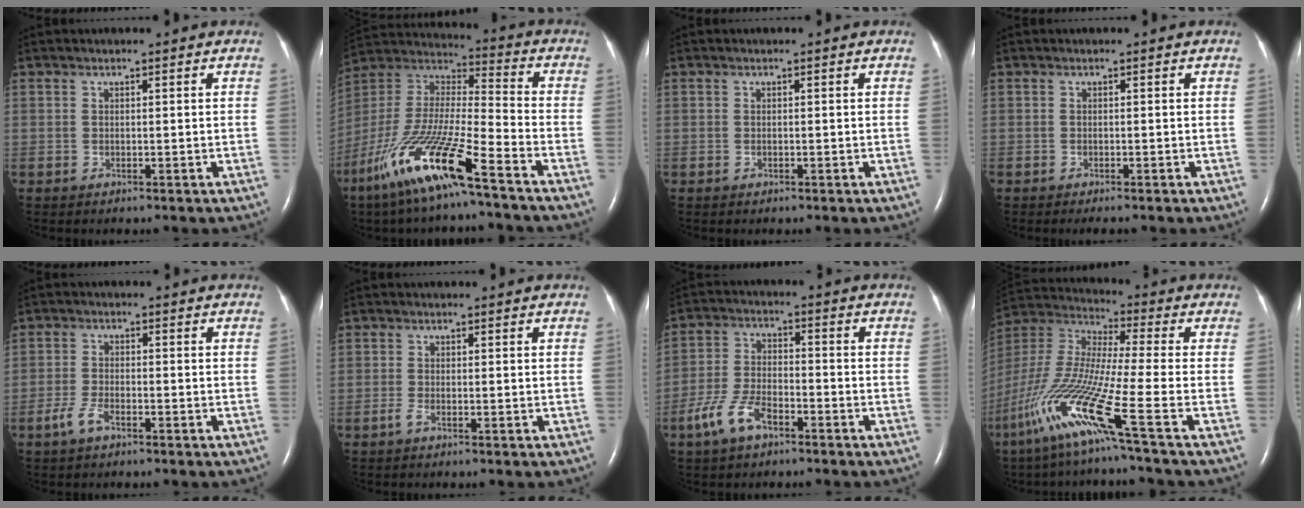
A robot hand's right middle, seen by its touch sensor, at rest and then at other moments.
{"total": 17.8, "force": [-10.8, 1.4, 14.0], "torque": [-0.312, -0.036, -0.210]}
{"total": 0.0}
{"total": 1.3, "force": [-1.1, 0.2, 0.7], "torque": [-0.011, -0.004, -0.013]}
{"total": 3.1, "force": [-2.0, 1.0, 2.2], "torque": [-0.055, -0.001, -0.043]}
{"total": 0.9, "force": [-0.5, 0.0, 0.7], "torque": [-0.019, -0.002, -0.014]}
{"total": 7.2, "force": [-4.4, 2.9, 4.8], "torque": [-0.114, -0.001, -0.087]}
{"total": 17.7, "force": [-9.1, -1.0, 15.1], "torque": [-0.341, -0.047, -0.185]}